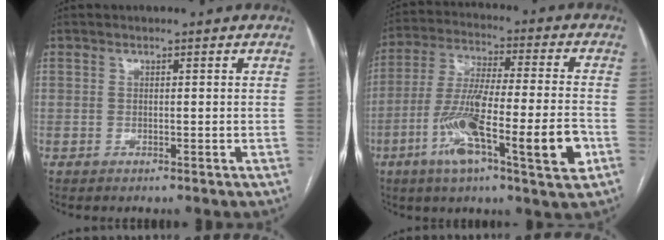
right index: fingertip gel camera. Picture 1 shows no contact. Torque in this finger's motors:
{"motor_torque": [1.94, -0.20, 0.51, 0.21]}